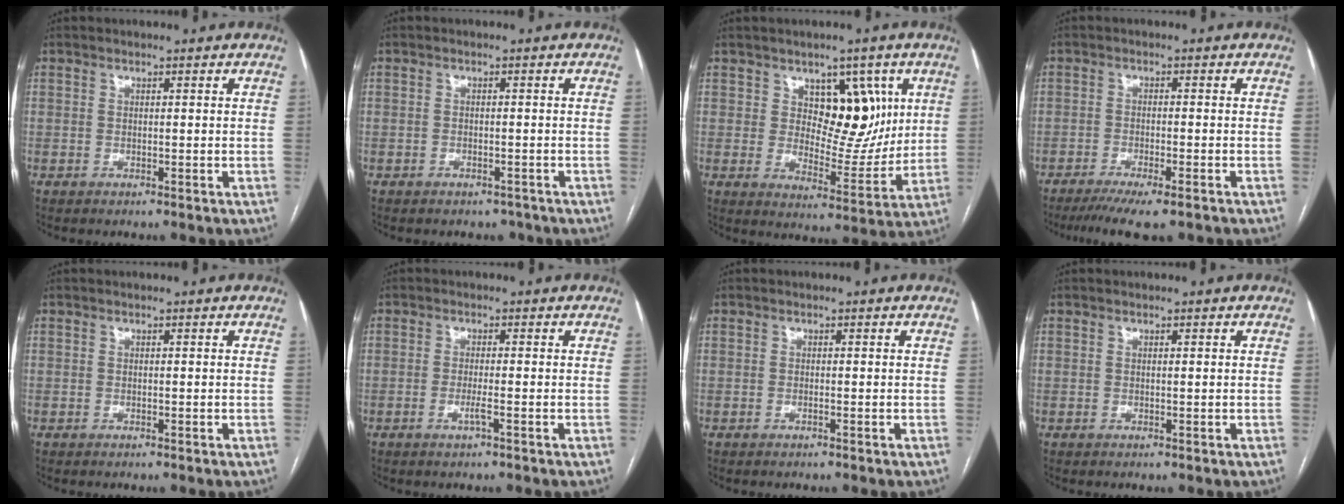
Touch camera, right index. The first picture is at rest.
{"total": 2.5, "force": [-2.0, 1.6, 0.1], "torque": [0.002, 0.008, -0.025]}
{"total": 9.4, "force": [3.6, 5.6, 6.6], "torque": [-0.082, 0.007, 0.065]}
{"total": 9.1, "force": [-7.1, 1.1, 5.5], "torque": [-0.077, -0.017, -0.107]}
{"total": 0.0}
{"total": 1.8, "force": [-0.8, -0.1, 1.6], "torque": [-0.033, -0.003, -0.015]}
{"total": 0.0}
{"total": 0.0}